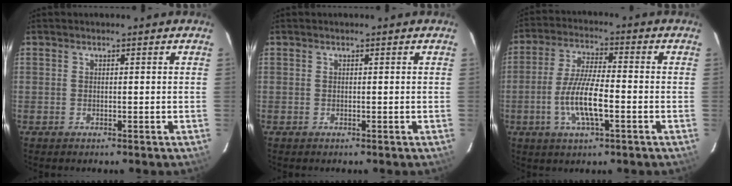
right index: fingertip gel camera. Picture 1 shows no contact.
{"total": 0.0}
{"total": 9.8, "force": [-2.9, 2.4, 9.1], "torque": [-0.182, -0.004, -0.057]}